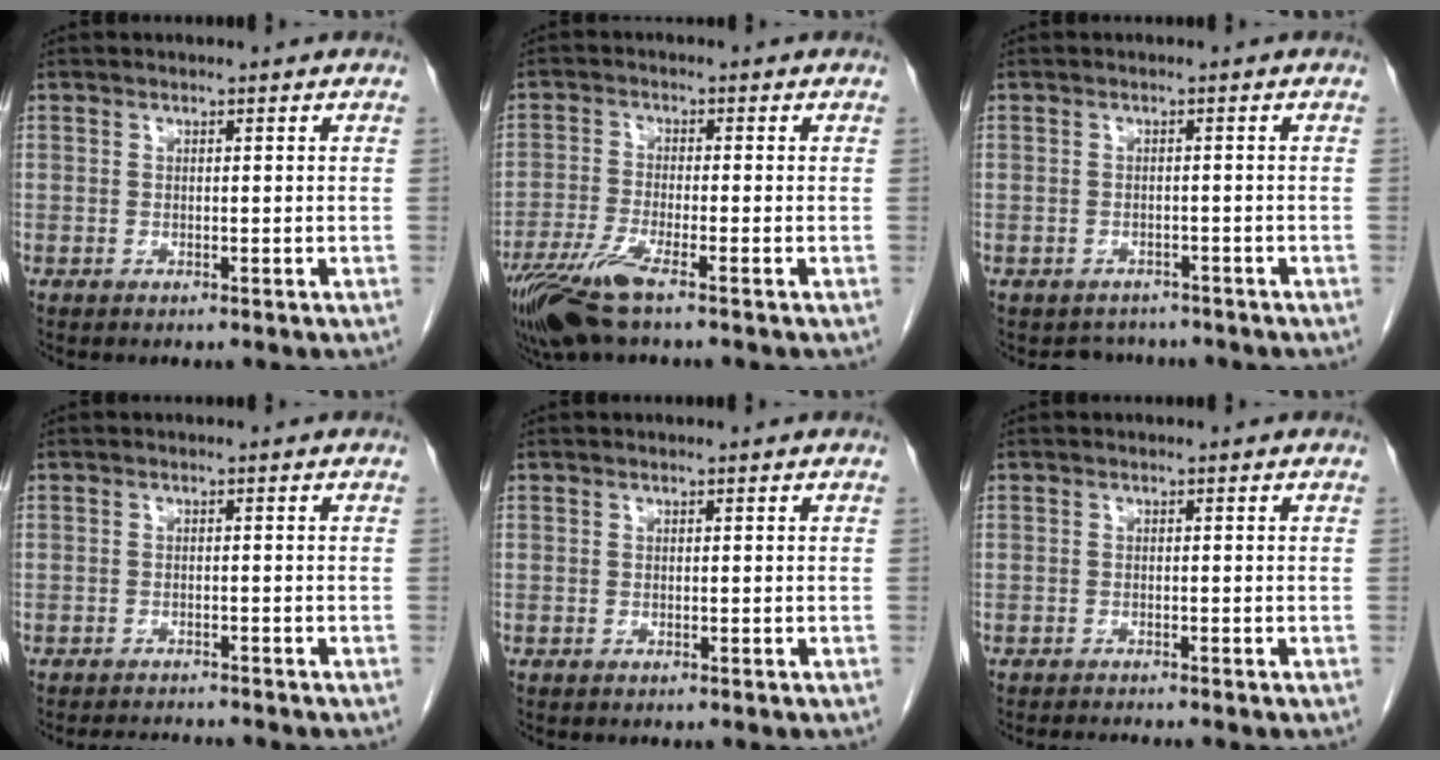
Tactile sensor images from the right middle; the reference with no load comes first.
{"total": 7.4, "force": [-4.9, 0.5, 5.5], "torque": [-0.114, -0.017, -0.094]}
{"total": 3.1, "force": [-2.7, 1.4, -0.3], "torque": [-0.002, 0.004, -0.039]}
{"total": 3.3, "force": [-3.2, -0.1, 0.4], "torque": [-0.010, -0.015, -0.050]}
{"total": 0.0}
{"total": 2.0, "force": [-1.8, -0.8, 0.4], "torque": [-0.014, -0.011, -0.032]}